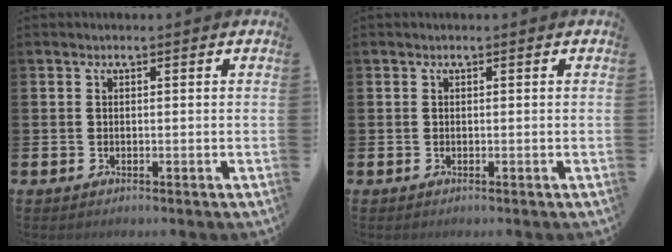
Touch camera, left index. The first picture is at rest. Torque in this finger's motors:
{"motor_torque": [-0.08, -0.03, -0.02, 0.00]}